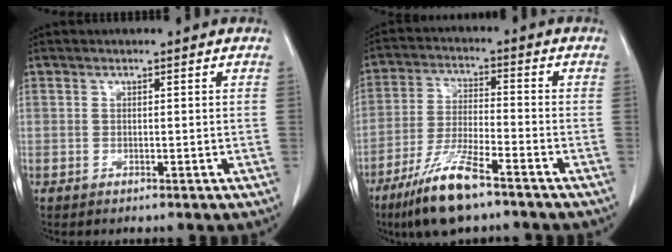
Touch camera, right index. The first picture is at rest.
{"total": 11.0, "force": [-7.4, 1.6, 7.9], "torque": [-0.165, -0.026, -0.137]}